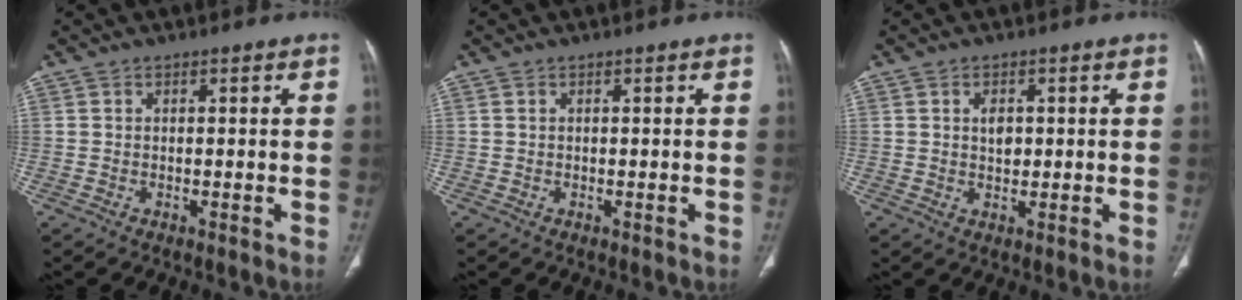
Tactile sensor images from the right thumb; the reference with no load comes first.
{"total": 0.0}
{"total": 2.9, "force": [0.6, 1.9, 2.1], "torque": [-0.023, 0.000, 0.011]}